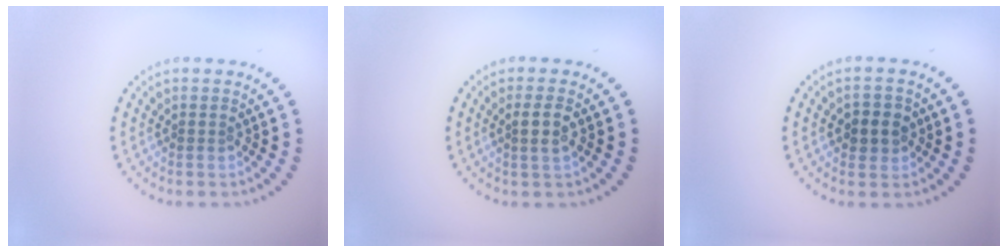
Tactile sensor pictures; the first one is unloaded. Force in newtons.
{"total": 1.7, "press": 1.5, "slide": 0.8}
{"total": 2.4, "press": 2.3, "slide": 0.7}